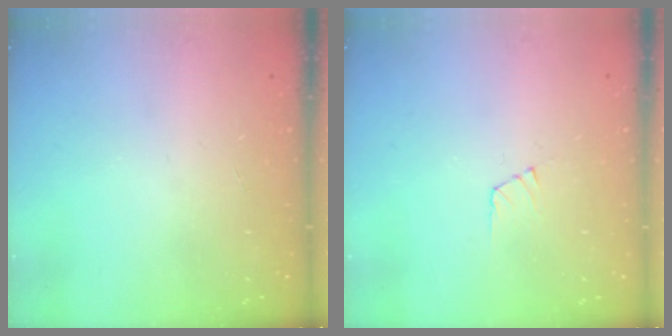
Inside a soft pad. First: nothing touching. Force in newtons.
{"total": 3.1, "press": 3.1, "slide": 0.3}